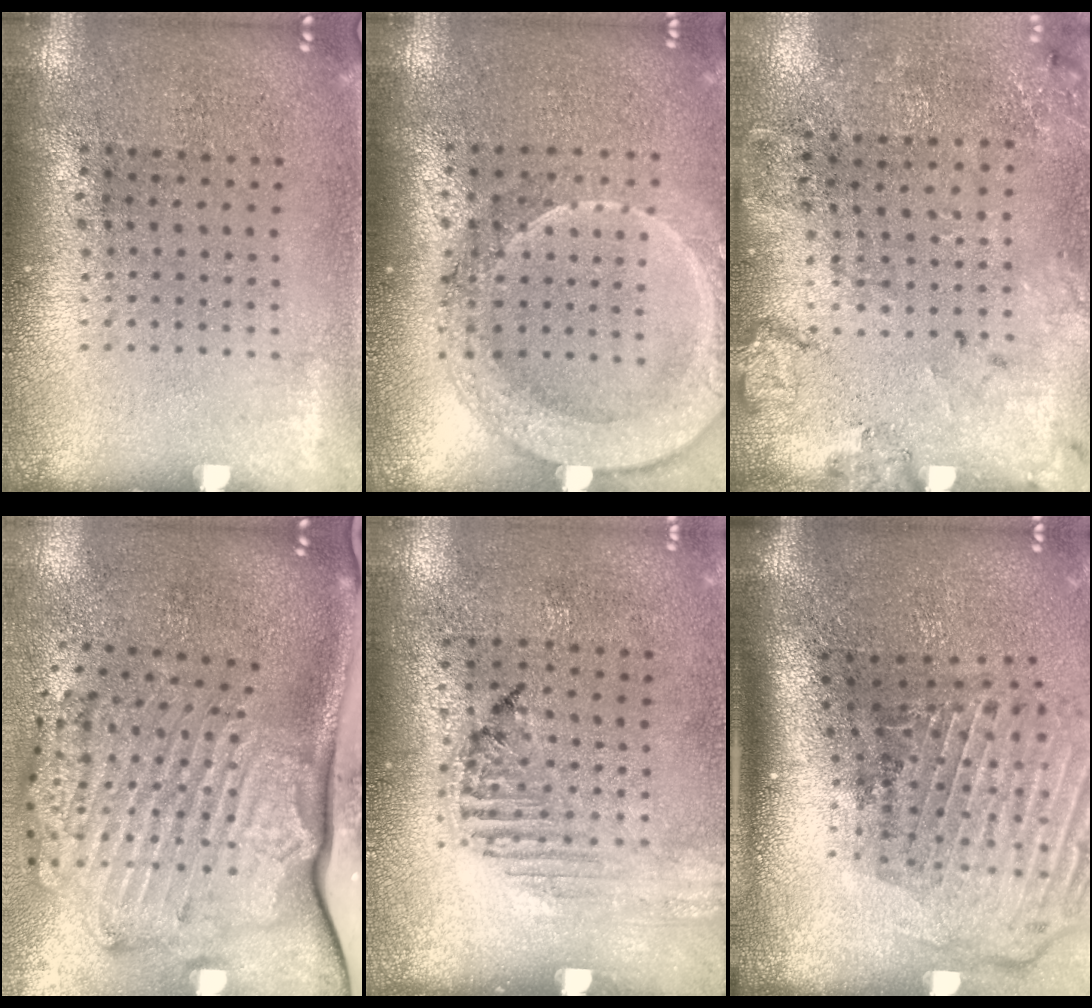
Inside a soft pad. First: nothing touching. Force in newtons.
{"total": 2.0, "press": 1.8, "slide": 0.7}
{"total": 2.0, "press": 1.5, "slide": 1.2}
{"total": 3.1, "press": 2.4, "slide": 2.0}
{"total": 1.2, "press": 1.2, "slide": 0.2}
{"total": 3.0, "press": 2.1, "slide": 2.1}